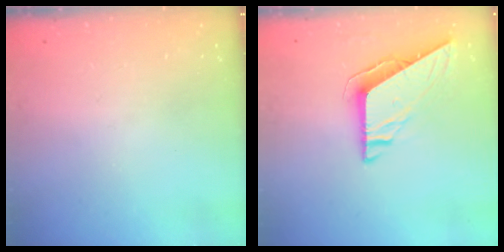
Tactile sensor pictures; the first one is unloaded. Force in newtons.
{"total": 7.6, "press": 7.6, "slide": 0.2}